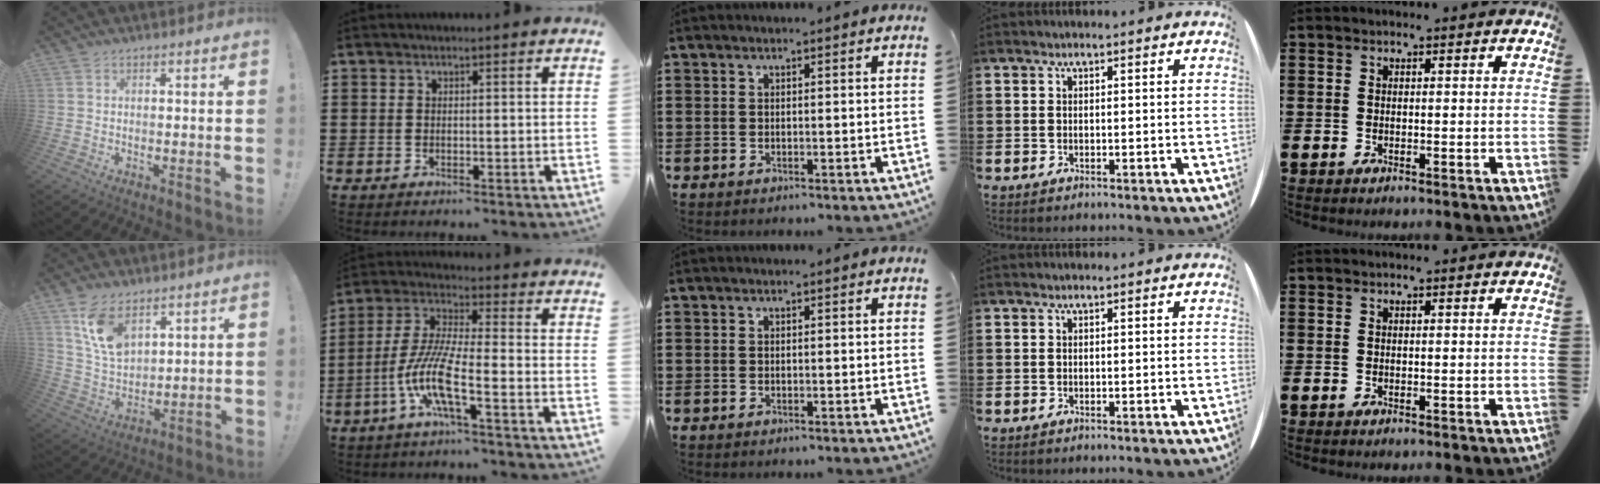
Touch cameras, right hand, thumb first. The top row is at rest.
{"thumb": {"total": 11.8, "force": [7.0, 6.8, 6.8], "torque": [-0.134, -0.030, 0.134]}, "index": {"total": 9.4, "force": [-4.4, 1.1, 8.2], "torque": [-0.194, -0.018, -0.091]}}